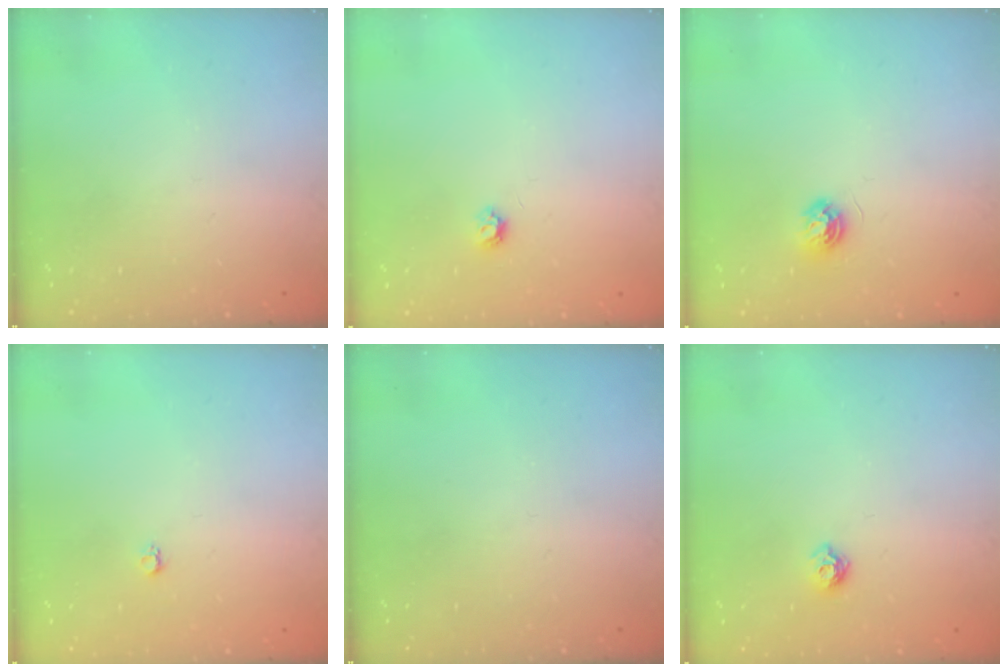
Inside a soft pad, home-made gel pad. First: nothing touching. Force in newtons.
{"total": 4.0, "press": 4.0, "slide": 0.6}
{"total": 4.8, "press": 4.8, "slide": 0.6}
{"total": 2.6, "press": 2.6, "slide": 0.4}
{"total": 0.0}
{"total": 5.6, "press": 5.6, "slide": 0.9}